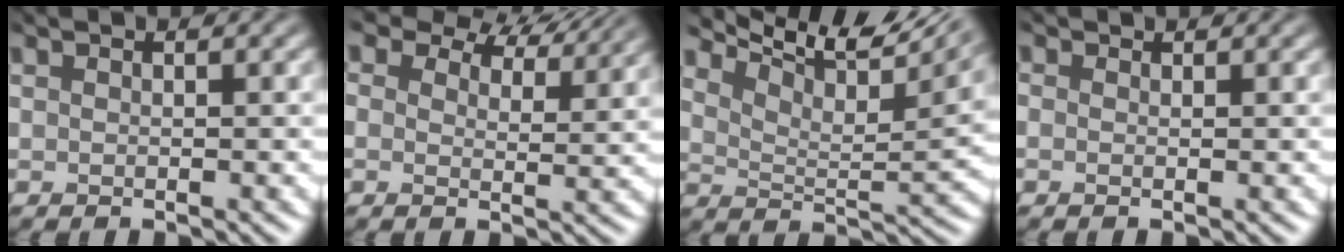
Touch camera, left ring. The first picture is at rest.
{"total": 6.0, "force": [5.5, 2.1, 1.4], "torque": [-0.044, -0.020, 0.084]}
{"total": 8.0, "force": [5.0, 3.3, 5.2], "torque": [-0.104, 0.000, 0.093]}
{"total": 1.0, "force": [-0.3, -0.5, -0.9], "torque": [0.009, -0.006, 0.004]}